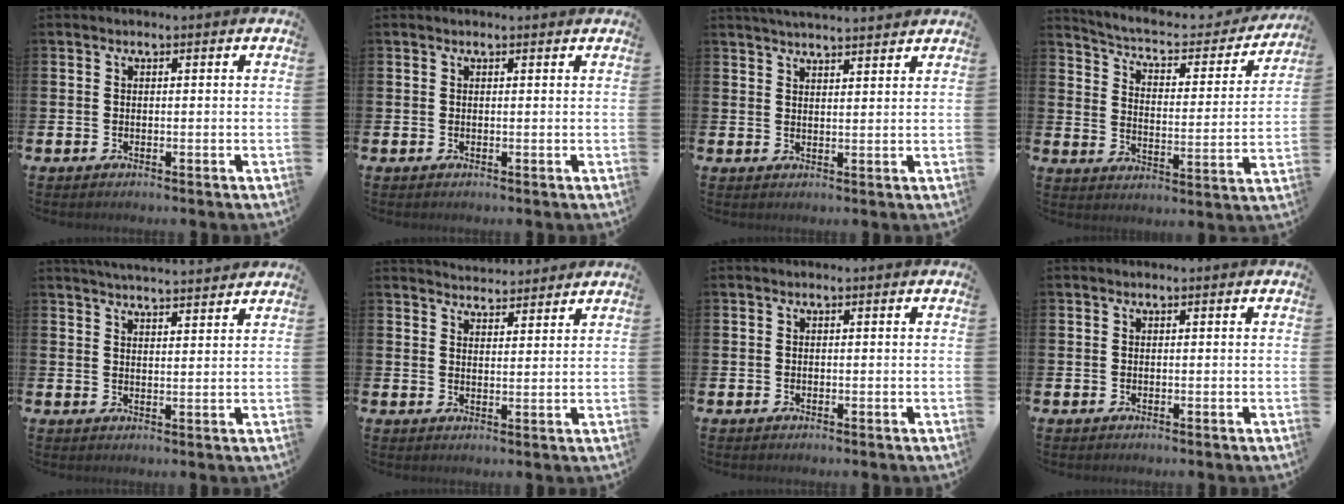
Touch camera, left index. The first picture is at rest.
{"total": 0.0}
{"total": 3.4, "force": [3.4, -0.2, 0.3], "torque": [-0.013, -0.014, 0.062]}
{"total": 5.9, "force": [5.2, 1.8, 2.0], "torque": [-0.063, -0.040, 0.081]}
{"total": 4.2, "force": [4.1, -0.3, 0.2], "torque": [-0.013, -0.024, 0.074]}
{"total": 4.1, "force": [4.1, 0.5, -0.3], "torque": [-0.005, -0.022, 0.076]}
{"total": 0.0}
{"total": 0.0}